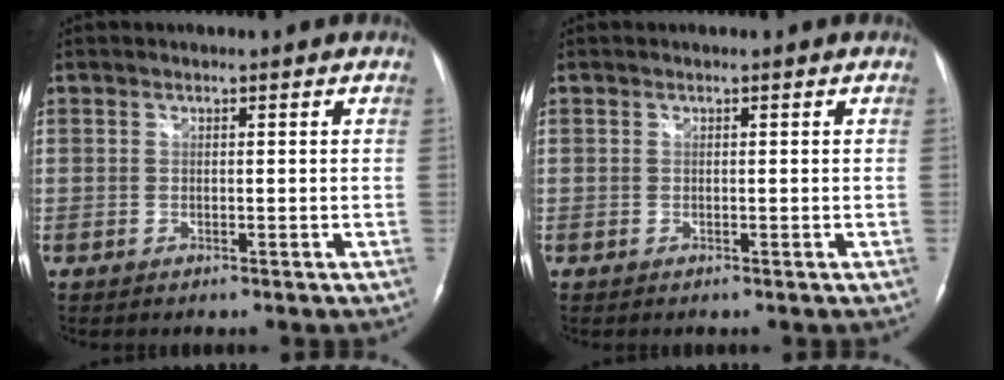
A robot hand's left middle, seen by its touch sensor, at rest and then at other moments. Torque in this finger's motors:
{"motor_torque": [0.00, 0.00, 0.00, 0.01]}